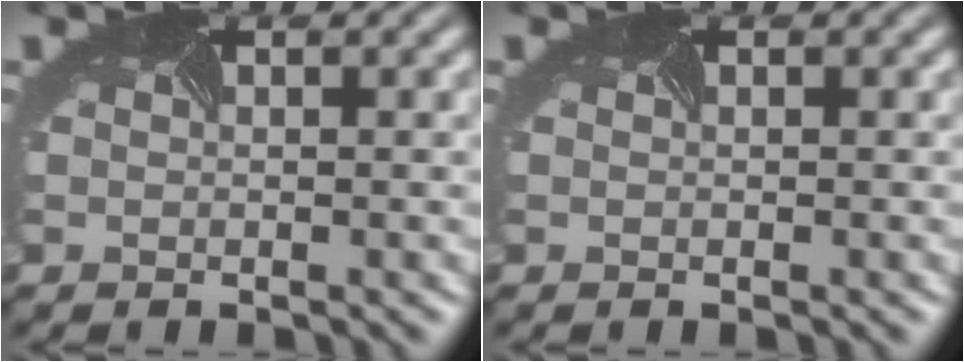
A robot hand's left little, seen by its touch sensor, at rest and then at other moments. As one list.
[{"total": 0.0}]